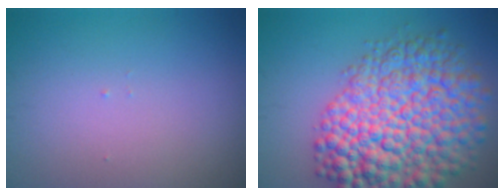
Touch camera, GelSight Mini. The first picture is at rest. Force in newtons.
{"total": 12.9, "press": 12.9, "slide": 0.4}